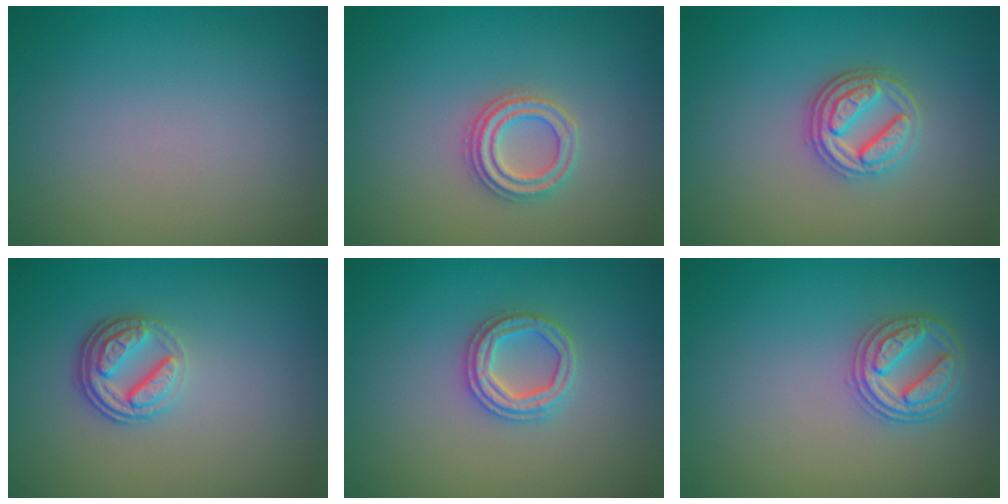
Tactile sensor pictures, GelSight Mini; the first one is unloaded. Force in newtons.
{"total": 2.5, "press": 2.4, "slide": 0.7}
{"total": 3.8, "press": 3.2, "slide": 2.1}
{"total": 3.0, "press": 2.3, "slide": 1.9}
{"total": 2.4, "press": 2.4, "slide": 0.3}
{"total": 2.9, "press": 2.9, "slide": 0.4}